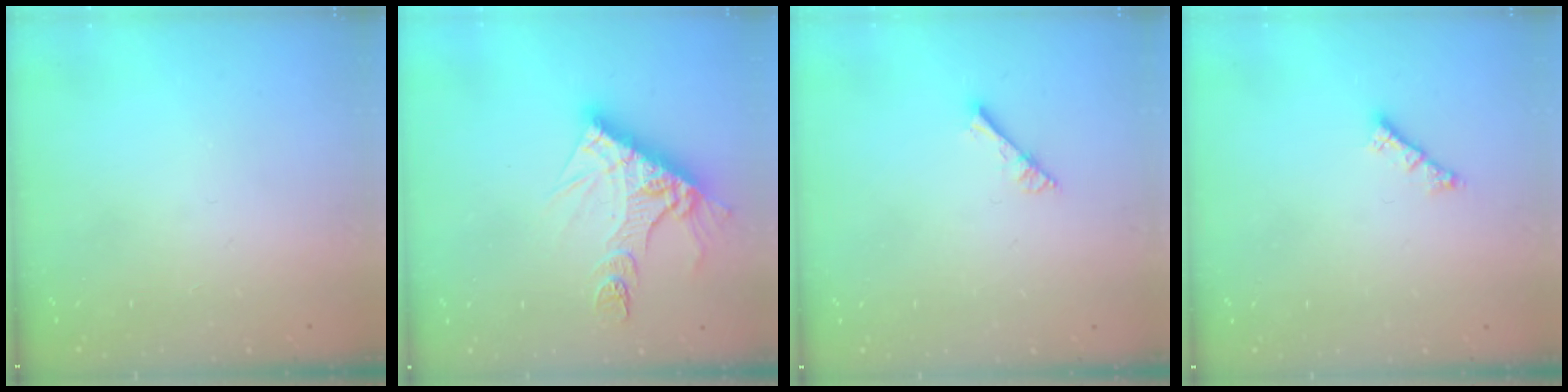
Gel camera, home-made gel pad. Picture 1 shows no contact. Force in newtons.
{"total": 13.5, "press": 13.4, "slide": 1.2}
{"total": 2.9, "press": 2.9, "slide": 0.3}
{"total": 1.2, "press": 1.2, "slide": 0.3}